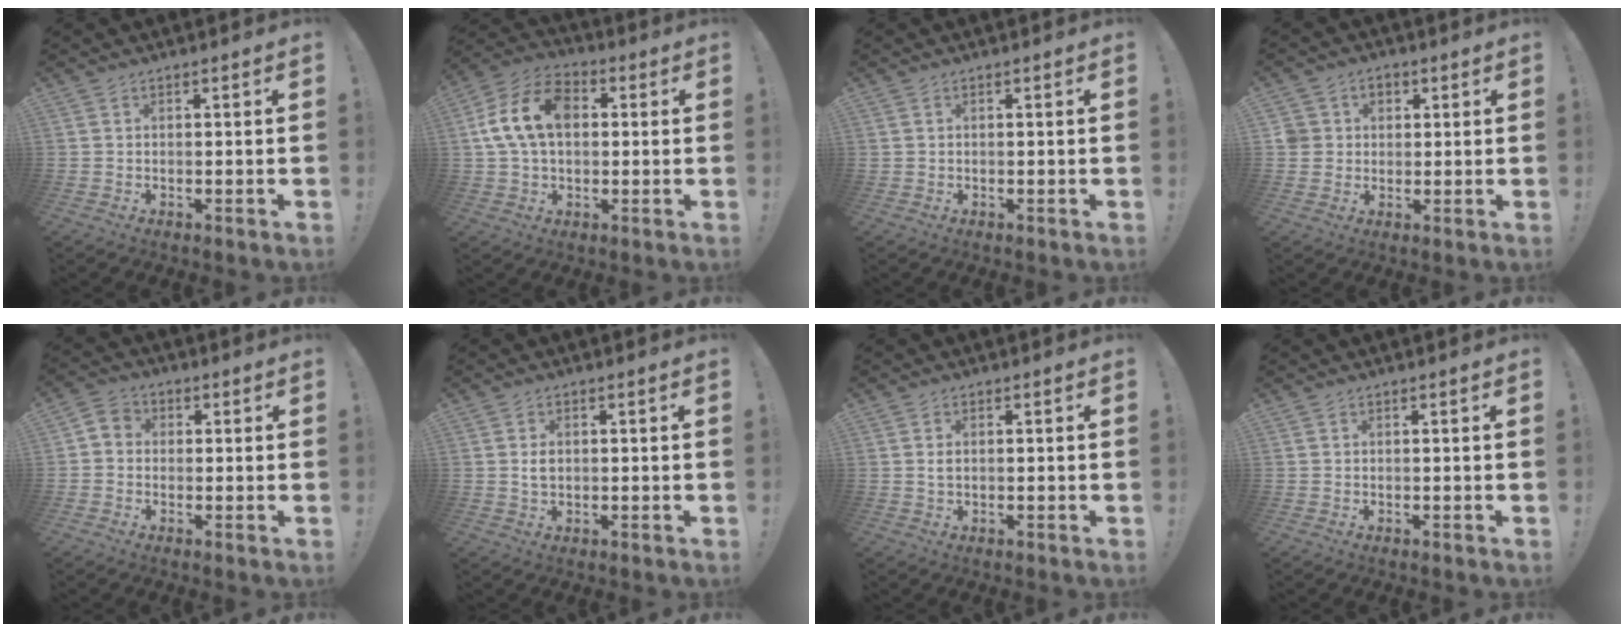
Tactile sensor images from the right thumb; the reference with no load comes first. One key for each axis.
{"total": 15.2, "fx": 2.4, "fy": 10.2, "fz": 11.1, "tx": -0.211, "ty": 0.013, "tz": 0.045}
{"total": 0.0}
{"total": 5.4, "fx": 0.9, "fy": 5.2, "fz": 1.3, "tx": -0.018, "ty": 0.001, "tz": 0.018}
{"total": 4.1, "fx": -1.3, "fy": 3.5, "fz": 1.8, "tx": -0.035, "ty": 0.019, "tz": -0.019}
{"total": 2.1, "fx": 0.4, "fy": 1.6, "fz": 1.4, "tx": -0.020, "ty": 0.003, "tz": 0.005}
{"total": 1.1, "fx": 0.2, "fy": 0.8, "fz": 0.7, "tx": -0.016, "ty": 0.004, "tz": 0.004}
{"total": 0.0}